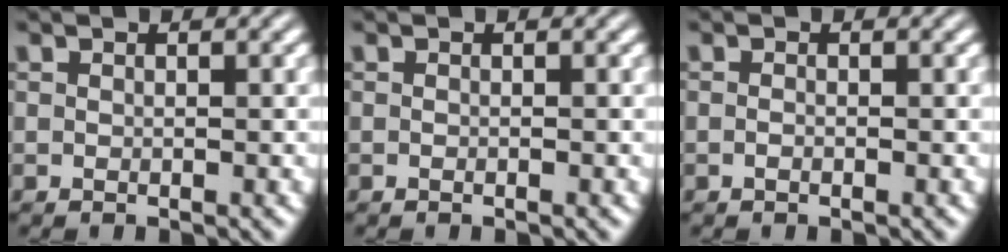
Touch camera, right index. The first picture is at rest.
{"total": 0.0}
{"total": 0.7, "force": [-0.5, -0.3, 0.3], "torque": [-0.005, -0.002, -0.009]}